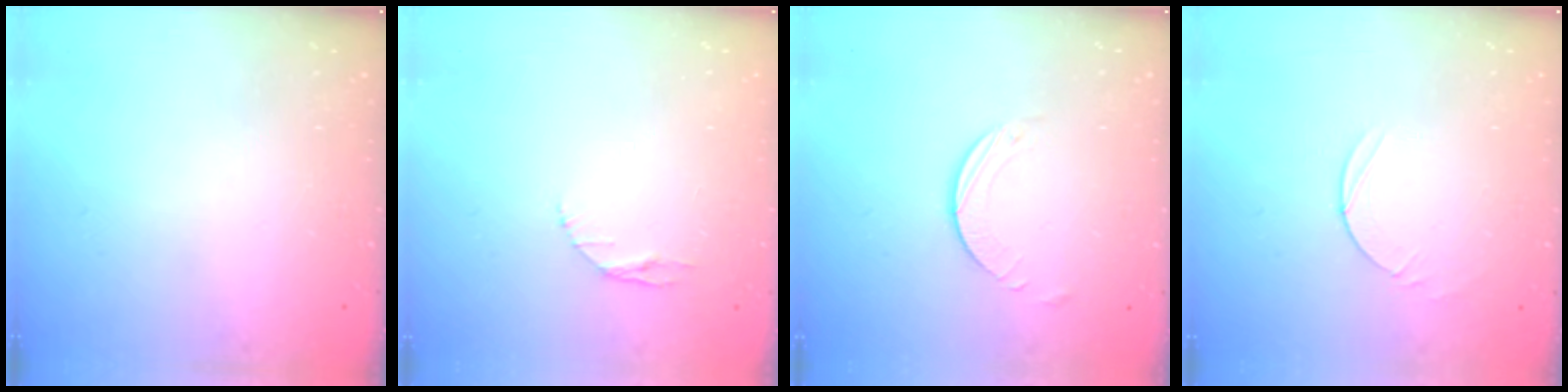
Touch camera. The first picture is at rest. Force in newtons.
{"total": 2.9, "press": 2.9, "slide": 0.4}
{"total": 1.9, "press": 1.9, "slide": 0.2}
{"total": 4.9, "press": 4.9, "slide": 0.4}